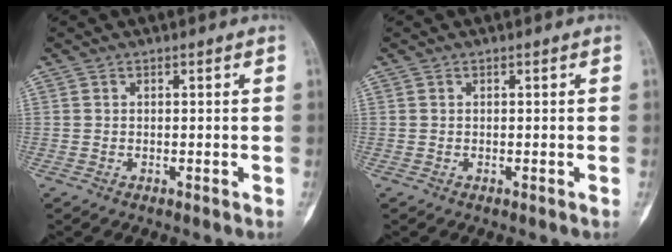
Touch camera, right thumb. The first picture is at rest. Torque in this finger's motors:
{"motor_torque": [0.11, 0.11, 0.02, -0.02, 0.02]}